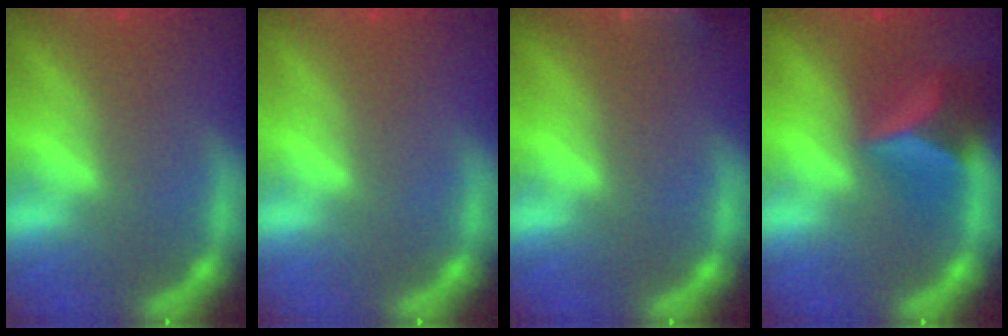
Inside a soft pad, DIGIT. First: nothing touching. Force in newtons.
{"total": 0.0}
{"total": 5.9}
{"total": 6.0}